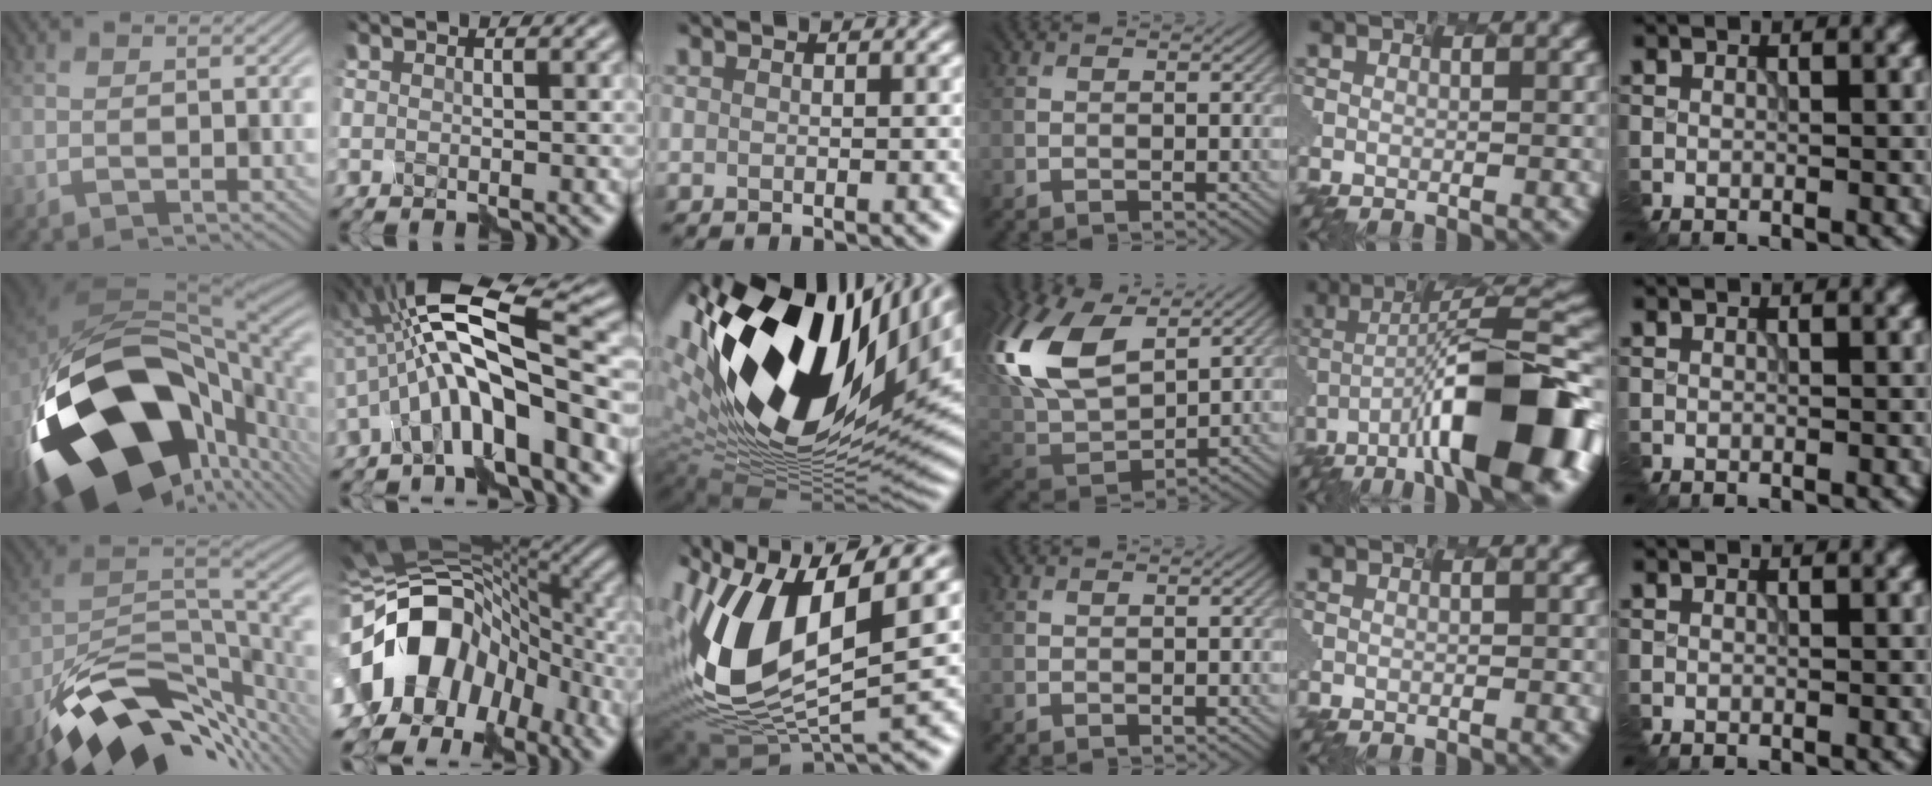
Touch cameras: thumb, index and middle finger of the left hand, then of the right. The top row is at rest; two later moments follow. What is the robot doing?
{"motion": "assemble", "object": "markers"}